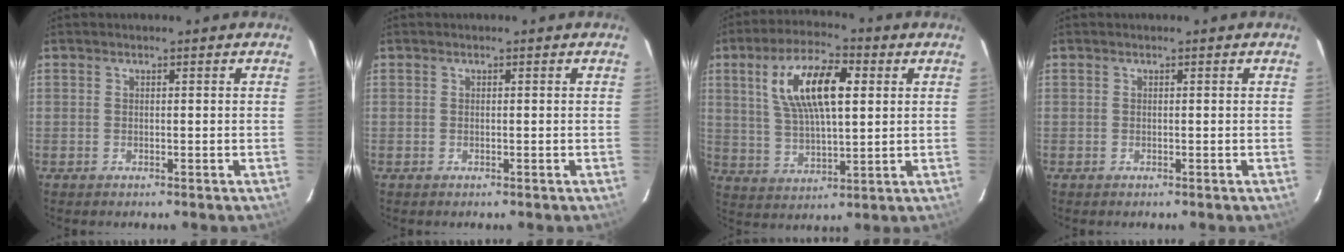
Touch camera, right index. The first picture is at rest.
{"total": 0.0}
{"total": 14.0, "force": [4.2, 5.3, 12.2], "torque": [-0.229, 0.016, 0.080]}
{"total": 0.0}